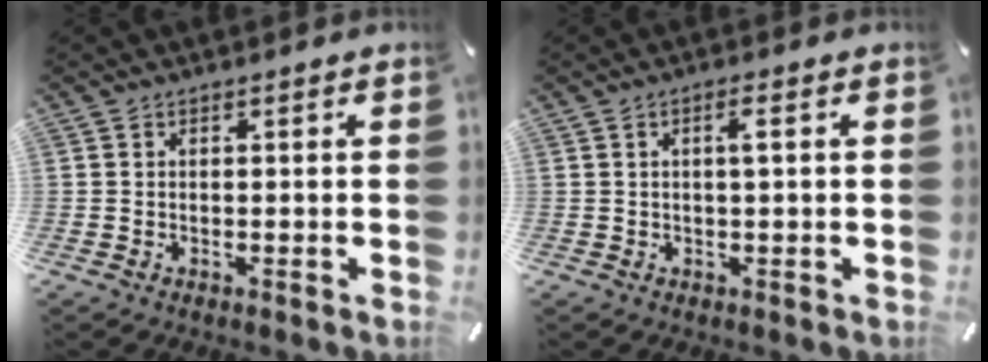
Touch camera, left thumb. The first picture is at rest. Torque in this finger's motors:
{"motor_torque": [0.08, -0.17, 0.06, 0.11, 0.00]}